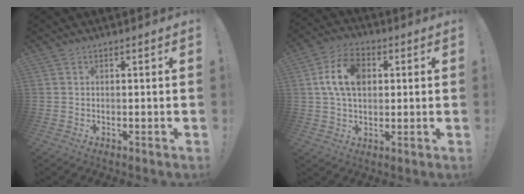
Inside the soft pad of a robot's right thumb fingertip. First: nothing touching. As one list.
[{"total": 12.3, "force": [2.4, 8.3, 8.7], "torque": [-0.169, 0.014, 0.044]}]